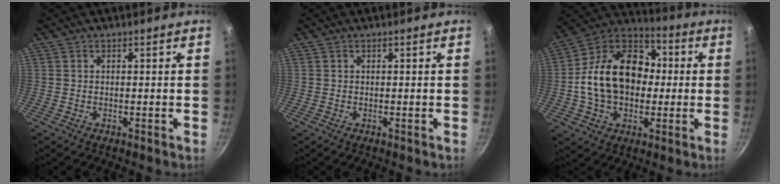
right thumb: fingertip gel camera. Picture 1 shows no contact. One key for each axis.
{"total": 0.0}
{"total": 18.2, "fx": -0.2, "fy": 13.1, "fz": 12.7, "tx": -0.186, "ty": 0.041, "tz": -0.018}